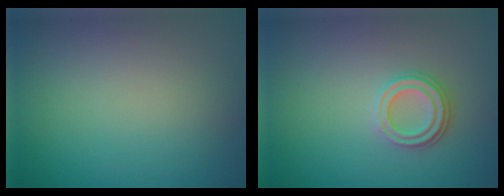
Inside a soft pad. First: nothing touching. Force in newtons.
{"total": 2.4, "press": 2.0, "slide": 1.3}